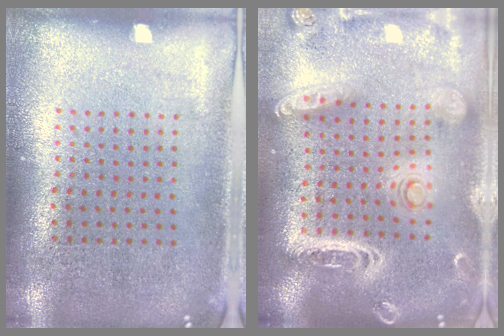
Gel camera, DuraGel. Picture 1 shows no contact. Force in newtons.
{"total": 2.9, "press": 2.5, "slide": 1.6}